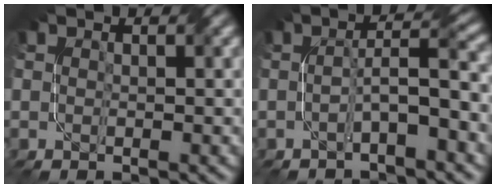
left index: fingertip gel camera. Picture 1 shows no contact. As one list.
[{"total": 4.2, "force": [-1.1, 0.5, 4.0], "torque": [-0.069, 0.019, -0.023]}]